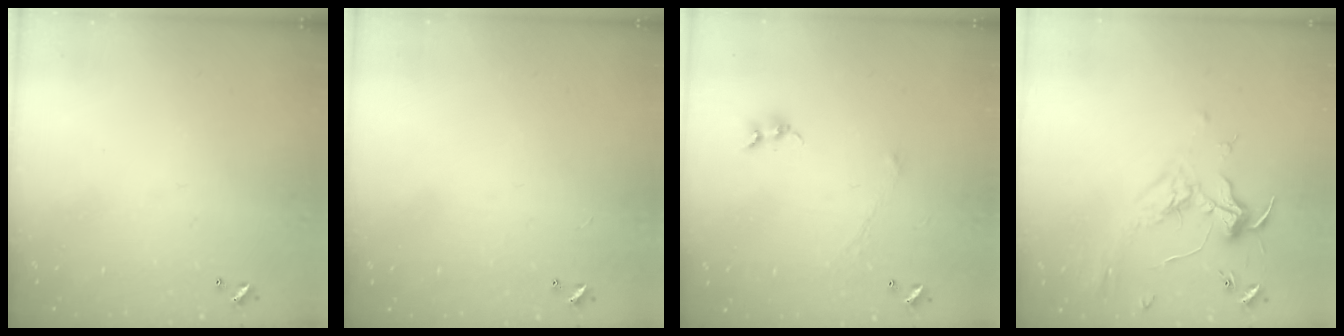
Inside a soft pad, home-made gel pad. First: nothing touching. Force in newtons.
{"total": 2.6, "press": 2.6, "slide": 0.3}
{"total": 0.0}
{"total": 1.8, "press": 1.6, "slide": 0.7}